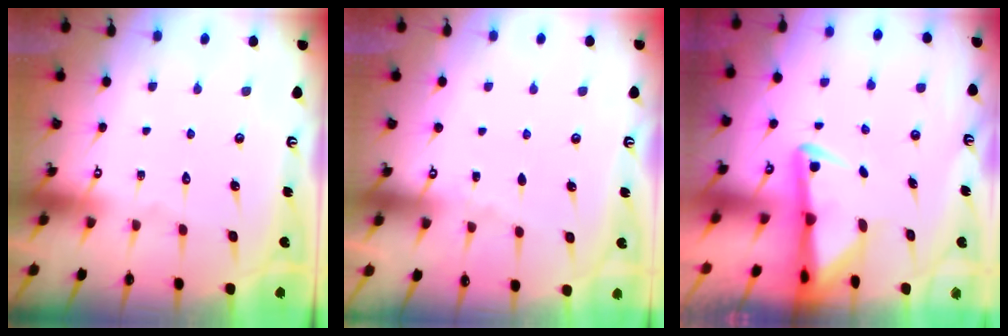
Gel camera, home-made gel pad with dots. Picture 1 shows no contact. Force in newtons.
{"total": 2.6, "press": 2.6, "slide": 0.3}
{"total": 3.5, "press": 3.4, "slide": 0.6}